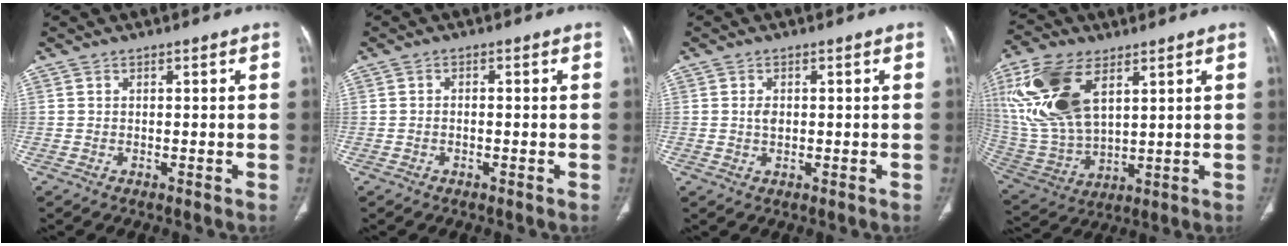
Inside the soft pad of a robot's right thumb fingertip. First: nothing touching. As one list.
[{"total": 0.8, "force": [-0.3, 0.4, 0.6], "torque": [-0.012, 0.005, -0.006]}, {"total": 2.0, "force": [0.1, 1.3, 1.5], "torque": [-0.029, -0.001, 0.003]}, {"total": 20.0, "force": [7.8, 10.8, 14.9], "torque": [-0.309, -0.023, 0.159]}]